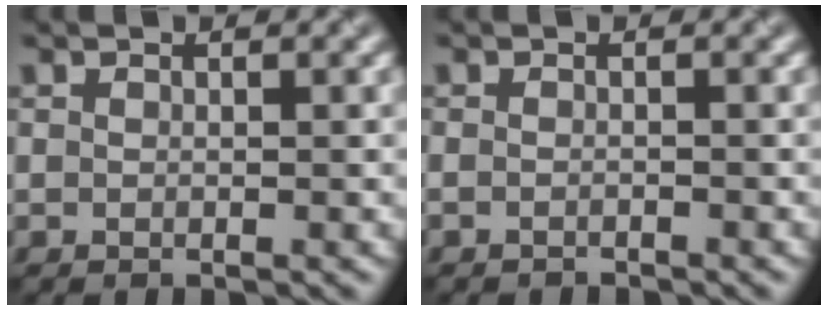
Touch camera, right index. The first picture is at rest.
{"total": 1.0, "force": [-1.0, -0.2, 0.0], "torque": [-0.003, -0.003, -0.017]}